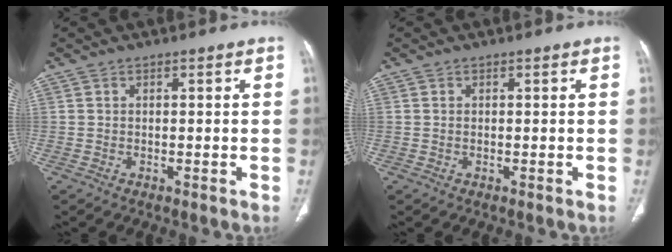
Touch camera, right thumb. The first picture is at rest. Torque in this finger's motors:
{"motor_torque": [-0.02, 0.01, 0.06, -0.39, 0.03]}